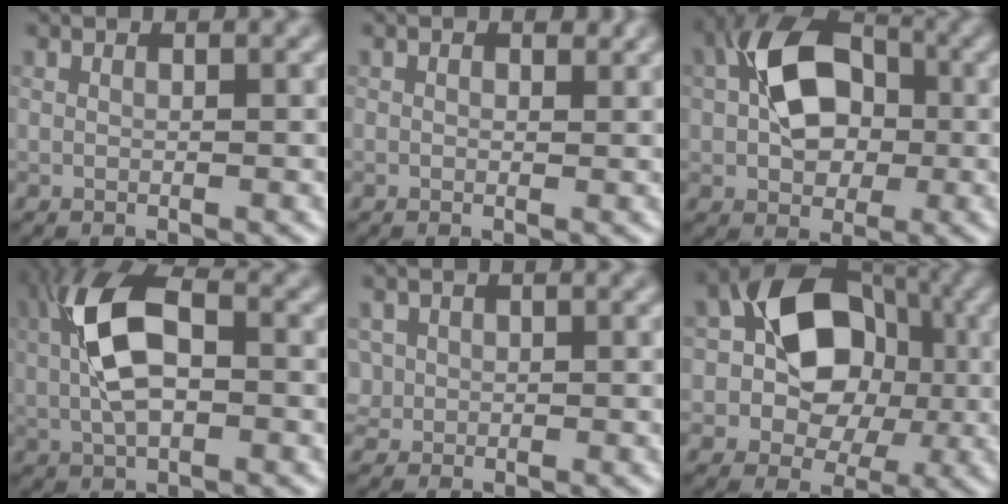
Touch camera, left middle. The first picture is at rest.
{"total": 0.8, "force": [0.5, 0.4, 0.5], "torque": [-0.010, 0.002, 0.006]}
{"total": 7.7, "force": [-0.2, 5.3, 5.5], "torque": [-0.113, 0.018, -0.008]}
{"total": 7.2, "force": [-0.2, 3.6, 6.2], "torque": [-0.135, 0.017, -0.004]}
{"total": 0.6, "force": [-0.2, 0.4, -0.3], "torque": [-0.003, 0.006, 0.011]}
{"total": 8.7, "force": [-0.4, 6.7, 5.6], "torque": [-0.079, 0.012, -0.016]}